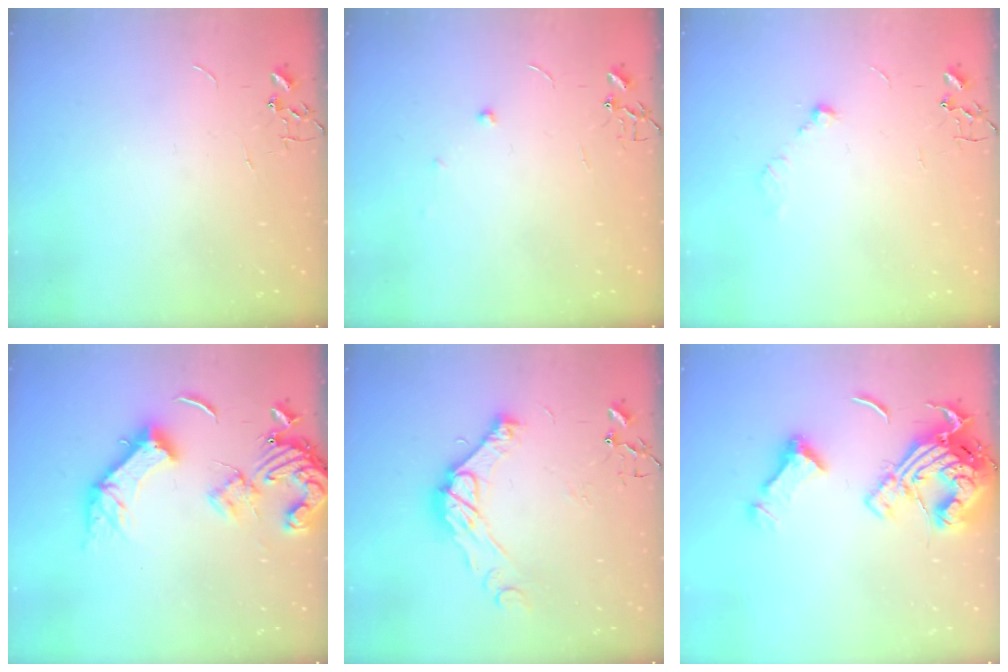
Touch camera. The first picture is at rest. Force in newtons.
{"total": 4.8, "press": 4.8, "slide": 0.5}
{"total": 6.1, "press": 6.0, "slide": 0.9}
{"total": 17.4, "press": 17.3, "slide": 2.4}
{"total": 14.1, "press": 14.1, "slide": 1.1}
{"total": 18.2, "press": 18.1, "slide": 2.1}